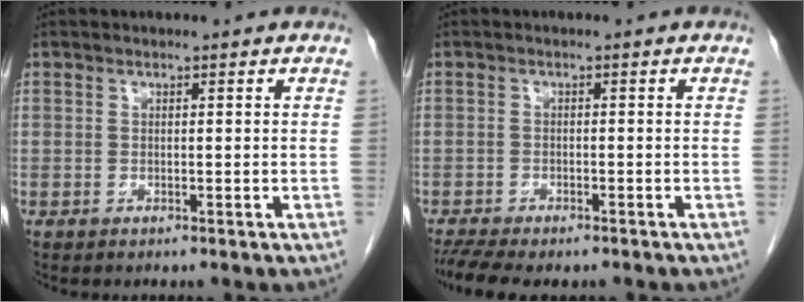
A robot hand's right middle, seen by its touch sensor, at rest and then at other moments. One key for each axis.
{"total": 8.1, "fx": -6.6, "fy": 2.3, "fz": 4.0, "tx": -0.064, "ty": -0.003, "tz": -0.100}